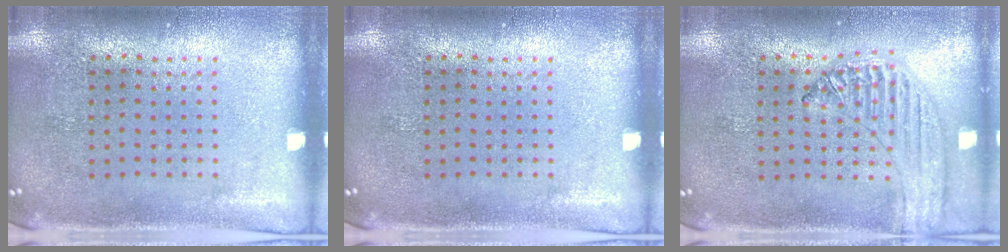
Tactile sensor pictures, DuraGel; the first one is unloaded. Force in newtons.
{"total": 0.0}
{"total": 1.2, "press": 1.2, "slide": 0.1}